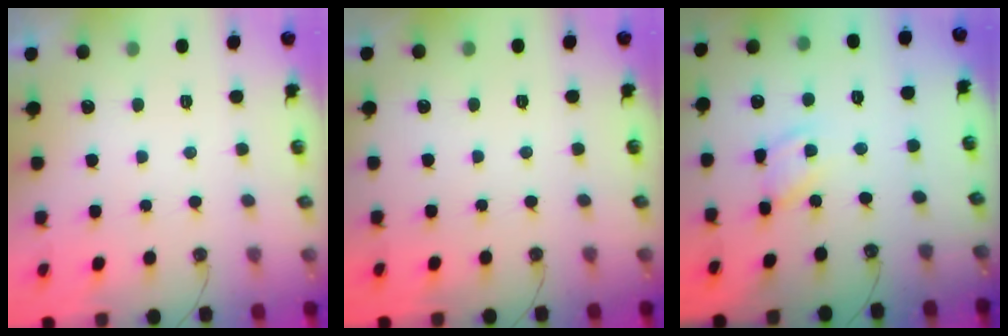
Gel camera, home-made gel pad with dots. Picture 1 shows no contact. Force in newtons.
{"total": 0.0}
{"total": 8.0, "press": 8.0, "slide": 0.4}